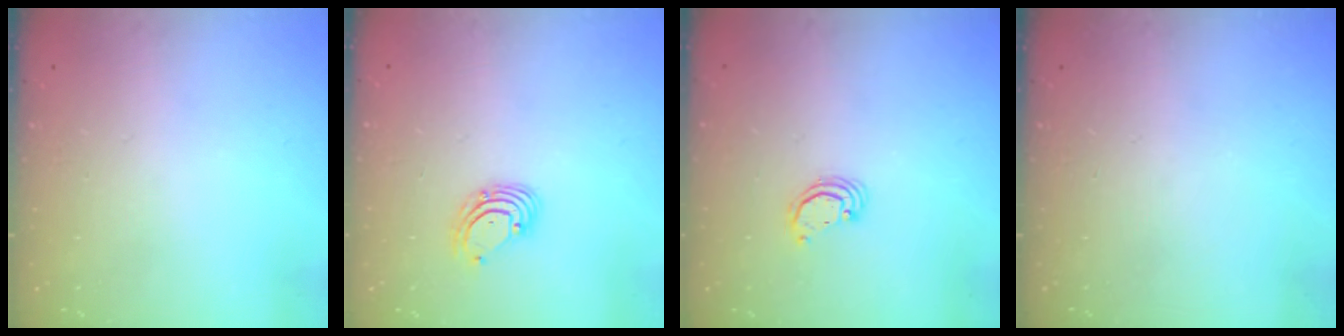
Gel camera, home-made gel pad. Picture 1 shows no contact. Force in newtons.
{"total": 2.6, "press": 2.6, "slide": 0.1}
{"total": 2.2, "press": 2.2, "slide": 0.2}
{"total": 0.0}